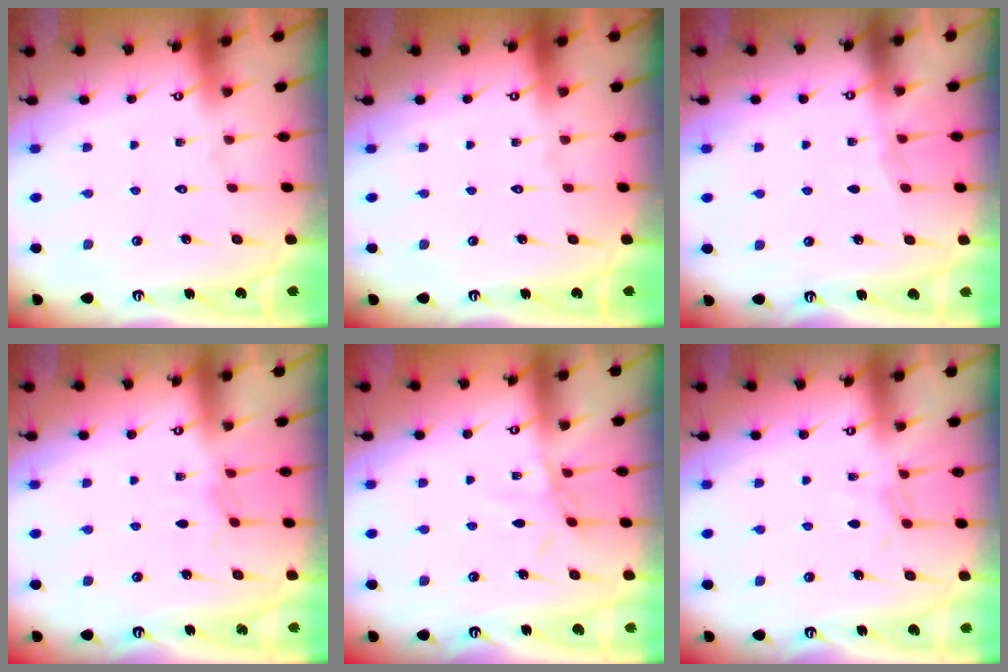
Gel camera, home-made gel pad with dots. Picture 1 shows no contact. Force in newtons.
{"total": 0.0}
{"total": 3.4, "press": 3.4, "slide": 0.5}
{"total": 2.6, "press": 2.6, "slide": 0.4}
{"total": 3.2, "press": 3.2, "slide": 0.4}
{"total": 4.1, "press": 4.0, "slide": 0.5}